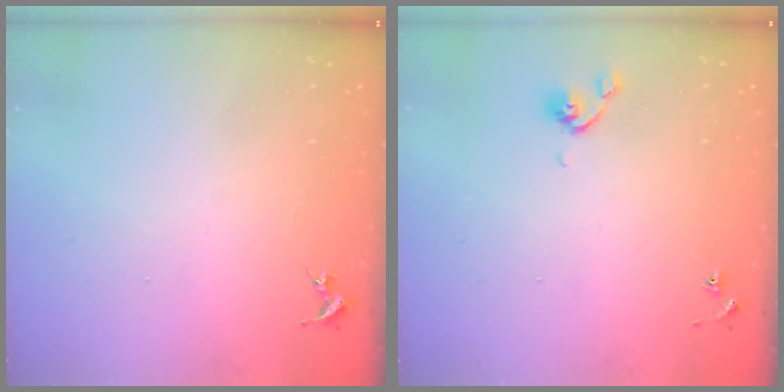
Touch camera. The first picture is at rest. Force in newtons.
{"total": 4.8, "press": 4.7, "slide": 1.1}